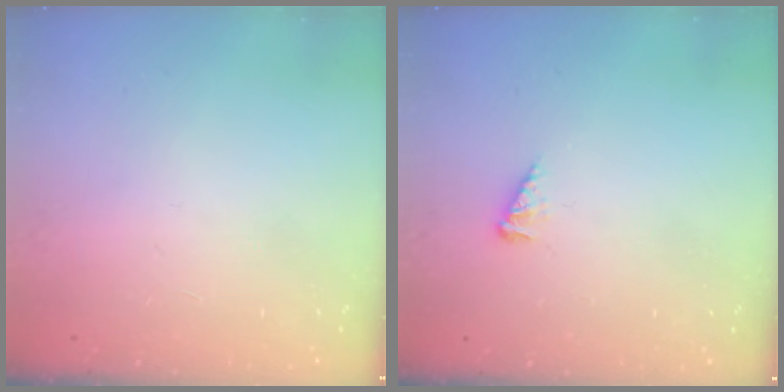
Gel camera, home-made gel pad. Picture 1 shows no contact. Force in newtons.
{"total": 3.0, "press": 3.0, "slide": 0.3}